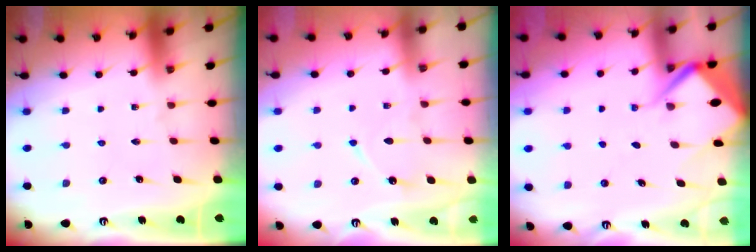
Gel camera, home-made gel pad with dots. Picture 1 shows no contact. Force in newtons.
{"total": 7.4, "press": 7.3, "slide": 0.7}
{"total": 7.4, "press": 7.3, "slide": 0.7}